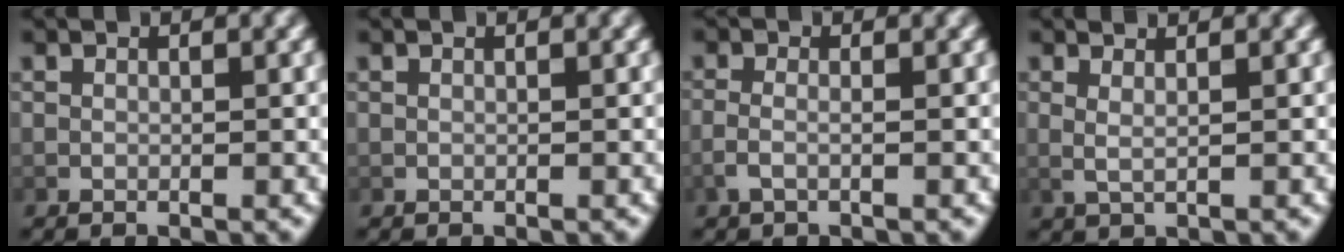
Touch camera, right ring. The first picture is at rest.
{"total": 0.0}
{"total": 1.7, "force": [-0.8, 0.4, 1.4], "torque": [-0.042, -0.010, -0.010]}
{"total": 2.1, "force": [1.0, 0.7, 1.7], "torque": [-0.031, -0.007, 0.024]}